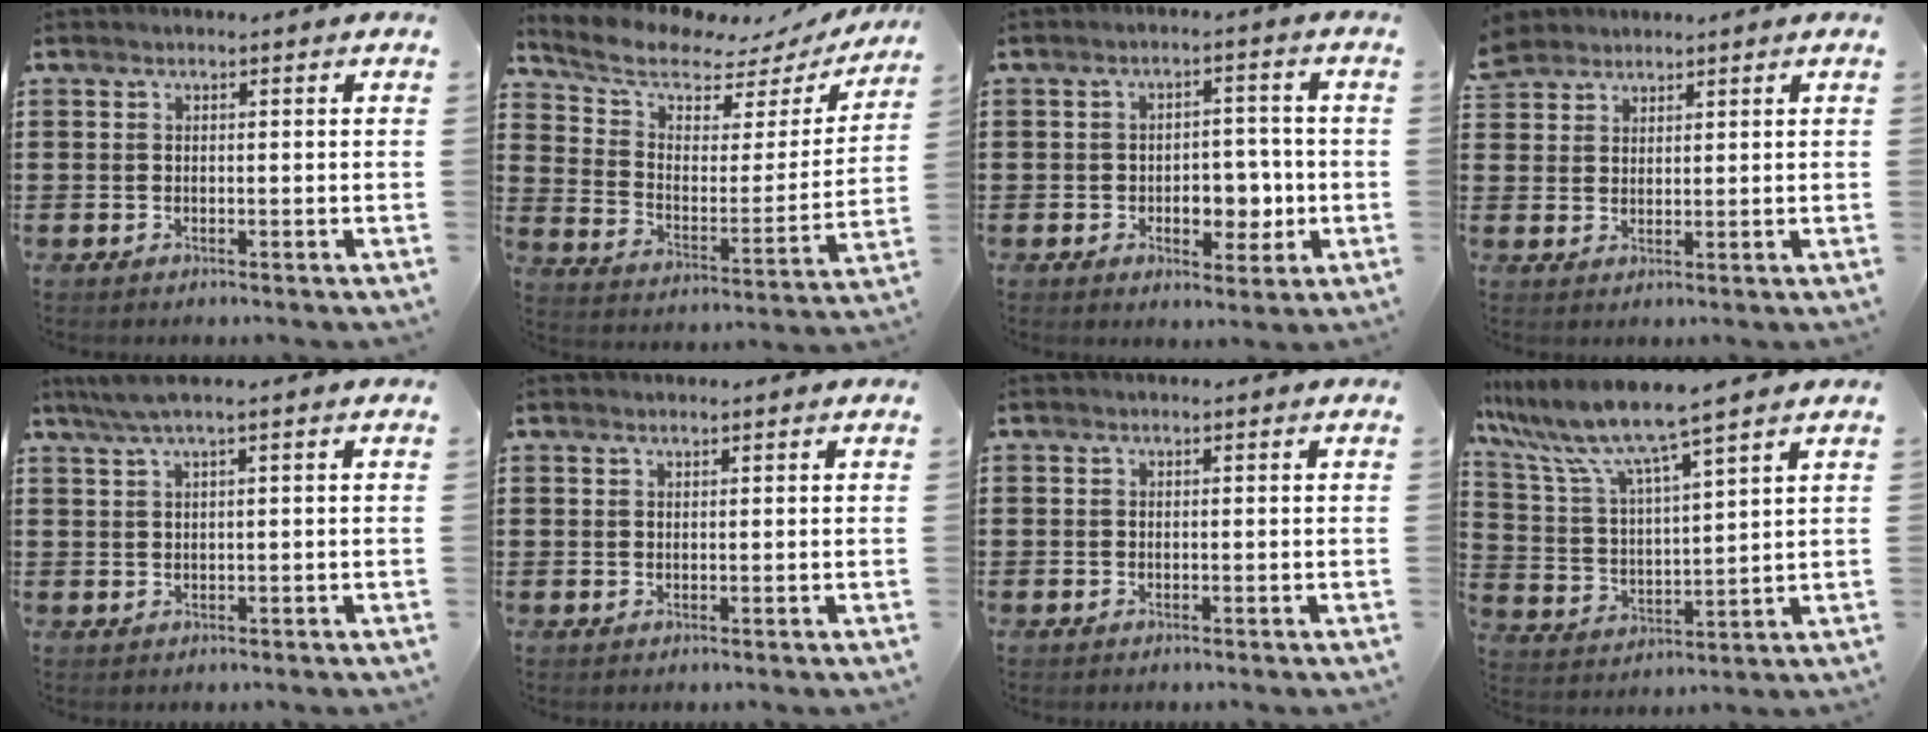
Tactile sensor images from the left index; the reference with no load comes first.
{"total": 7.9, "force": [6.6, 3.1, 3.1], "torque": [-0.089, -0.042, 0.111]}
{"total": 6.2, "force": [-1.5, 4.0, 4.6], "torque": [-0.069, 0.005, -0.030]}
{"total": 2.9, "force": [2.5, 1.4, -0.2], "torque": [-0.007, 0.004, 0.050]}
{"total": 2.3, "force": [1.0, -0.2, 2.1], "torque": [-0.039, -0.002, 0.019]}
{"total": 0.7, "force": [0.6, 0.1, 0.2], "torque": [-0.007, -0.001, 0.013]}
{"total": 0.0}
{"total": 8.0, "force": [6.9, -0.2, 4.1], "torque": [-0.111, -0.043, 0.112]}